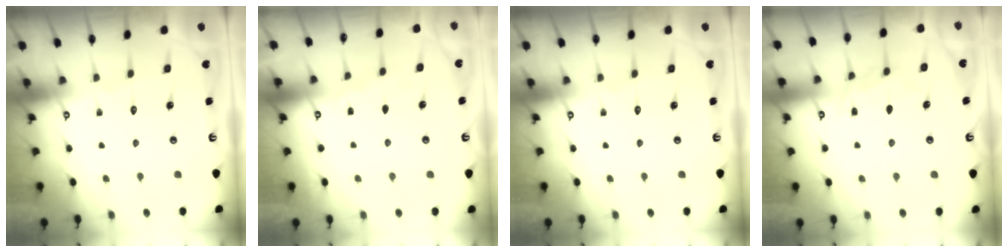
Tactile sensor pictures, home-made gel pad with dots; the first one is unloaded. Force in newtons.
{"total": 4.1, "press": 4.0, "slide": 0.5}
{"total": 0.0}
{"total": 5.6, "press": 5.6, "slide": 0.4}